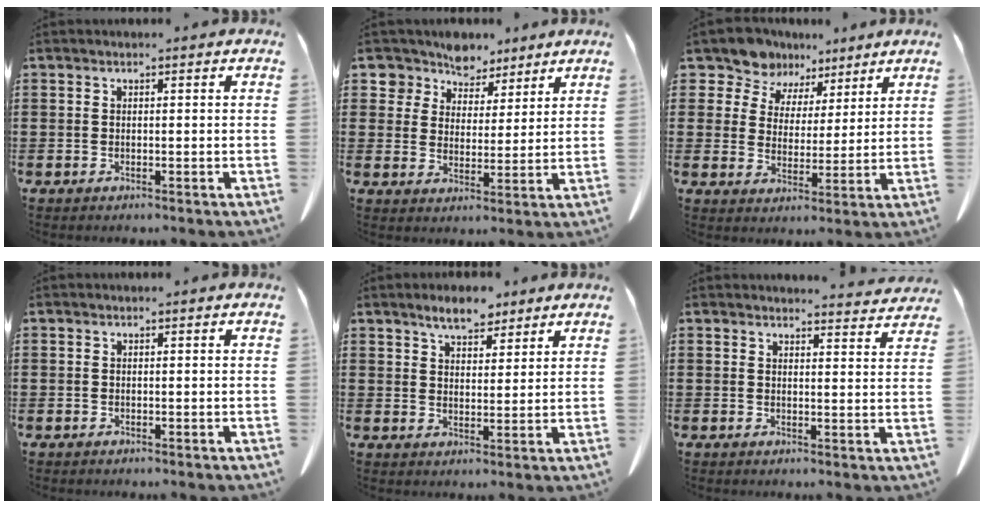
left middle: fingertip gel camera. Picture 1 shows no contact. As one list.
[{"total": 6.9, "force": [6.2, 3.0, 0.2], "torque": [-0.045, -0.033, 0.117]}, {"total": 8.0, "force": [6.8, 4.1, 0.8], "torque": [-0.064, -0.032, 0.130]}, {"total": 0.0}, {"total": 5.2, "force": [4.4, 1.9, 2.0], "torque": [-0.043, -0.008, 0.082]}, {"total": 3.3, "force": [3.3, -0.1, 0.5], "torque": [-0.009, -0.014, 0.060]}]